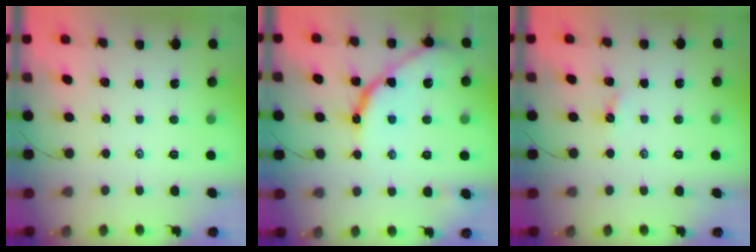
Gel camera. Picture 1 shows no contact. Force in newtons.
{"total": 12.0, "press": 12.0, "slide": 1.1}
{"total": 2.4, "press": 2.4, "slide": 0.3}